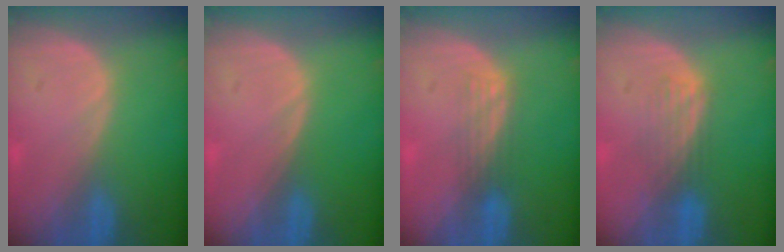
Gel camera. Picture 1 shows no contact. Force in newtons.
{"total": 0.0}
{"total": 2.9, "press": 2.5, "slide": 1.5}
{"total": 3.8, "press": 3.2, "slide": 2.0}